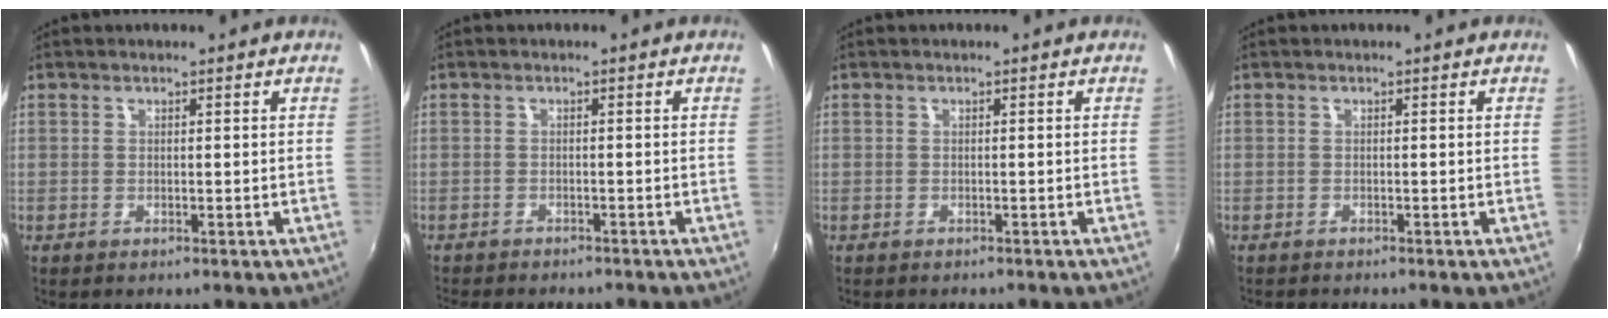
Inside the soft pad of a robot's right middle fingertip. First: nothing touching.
{"total": 5.7, "force": [-5.3, 1.1, 1.8], "torque": [-0.051, -0.019, -0.082]}
{"total": 1.0, "force": [-0.9, 0.3, 0.2], "torque": [-0.007, -0.004, -0.013]}
{"total": 1.2, "force": [-1.2, 0.1, 0.2], "torque": [-0.004, -0.010, -0.020]}